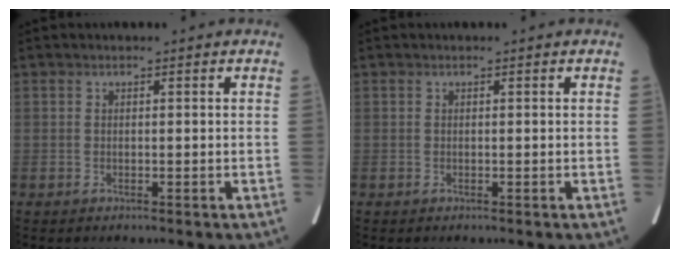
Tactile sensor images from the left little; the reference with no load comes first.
{"total": 0.0}